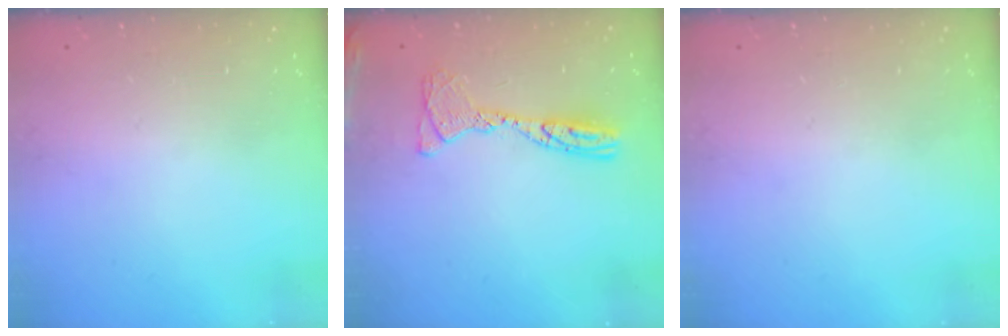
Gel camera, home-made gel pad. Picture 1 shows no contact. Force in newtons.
{"total": 12.2, "press": 12.1, "slide": 1.3}
{"total": 0.0}